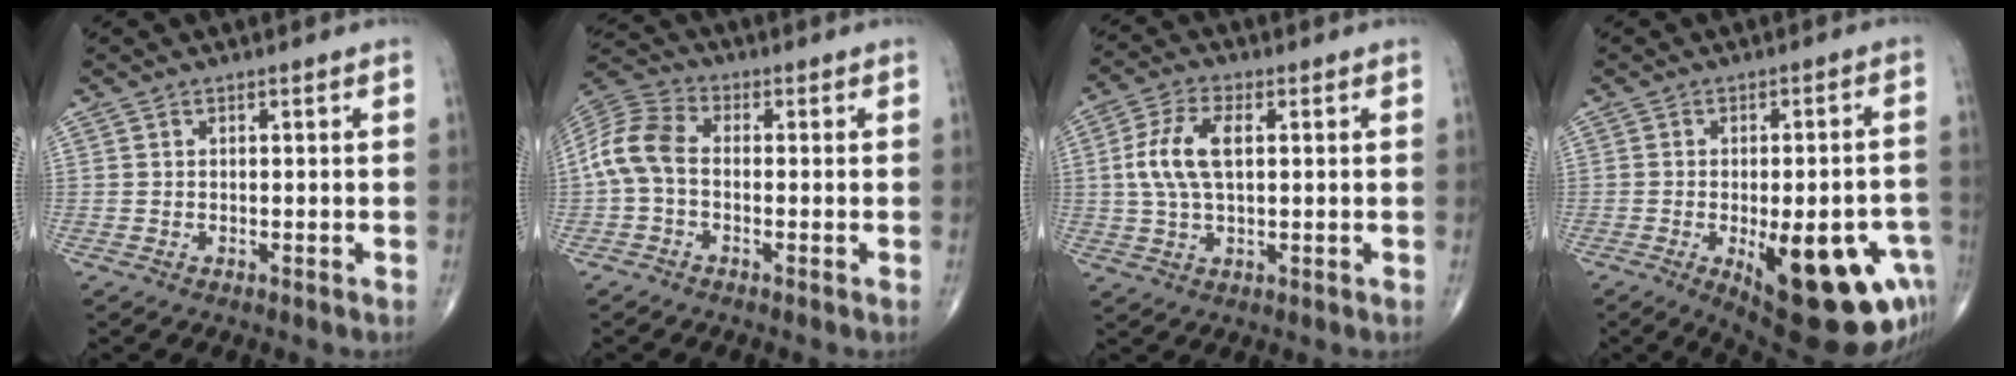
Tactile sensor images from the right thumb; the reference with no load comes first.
{"total": 8.9, "force": [-1.0, 5.7, 6.7], "torque": [-0.138, 0.025, -0.035]}
{"total": 9.1, "force": [1.3, 4.6, 7.8], "torque": [-0.169, 0.010, 0.024]}
{"total": 22.8, "force": [-8.7, 8.9, 19.1], "torque": [-0.171, 0.011, -0.095]}